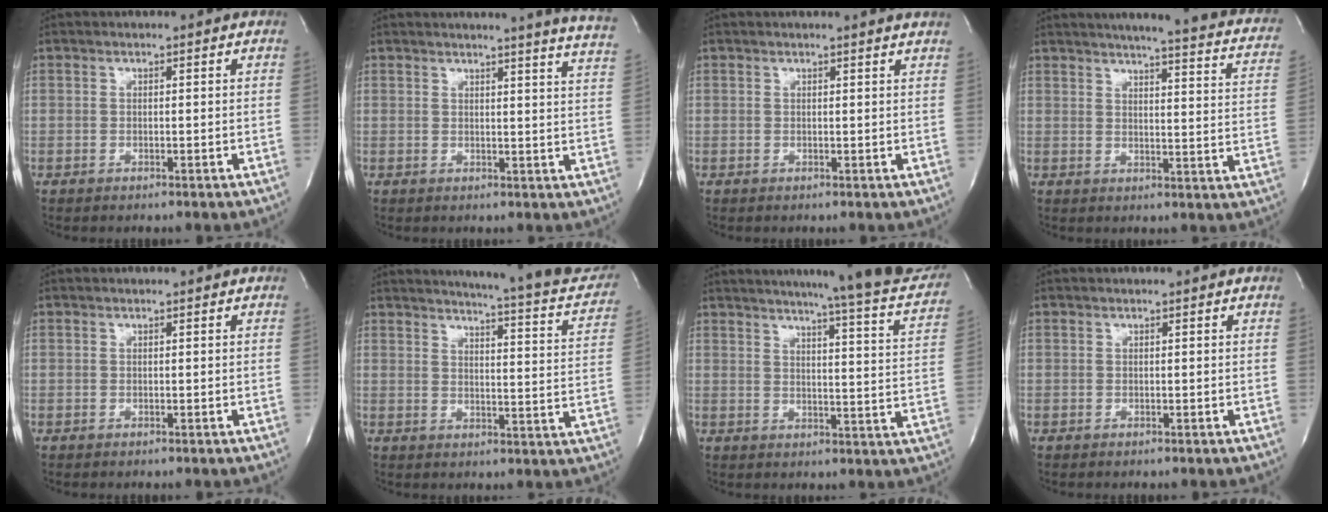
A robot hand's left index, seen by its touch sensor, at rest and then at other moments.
{"total": 11.7, "force": [10.6, -1.5, 4.6], "torque": [-0.063, -0.079, 0.094]}
{"total": 2.4, "force": [2.2, -0.5, 0.7], "torque": [-0.016, -0.009, 0.013]}
{"total": 19.9, "force": [16.3, 2.3, 11.1], "torque": [-0.146, -0.025, 0.174]}
{"total": 0.0}
{"total": 20.6, "force": [18.7, 2.0, 8.3], "torque": [-0.108, -0.073, 0.205]}
{"total": 25.1, "force": [22.4, 1.0, 11.3], "torque": [-0.159, -0.080, 0.256]}
{"total": 0.0}